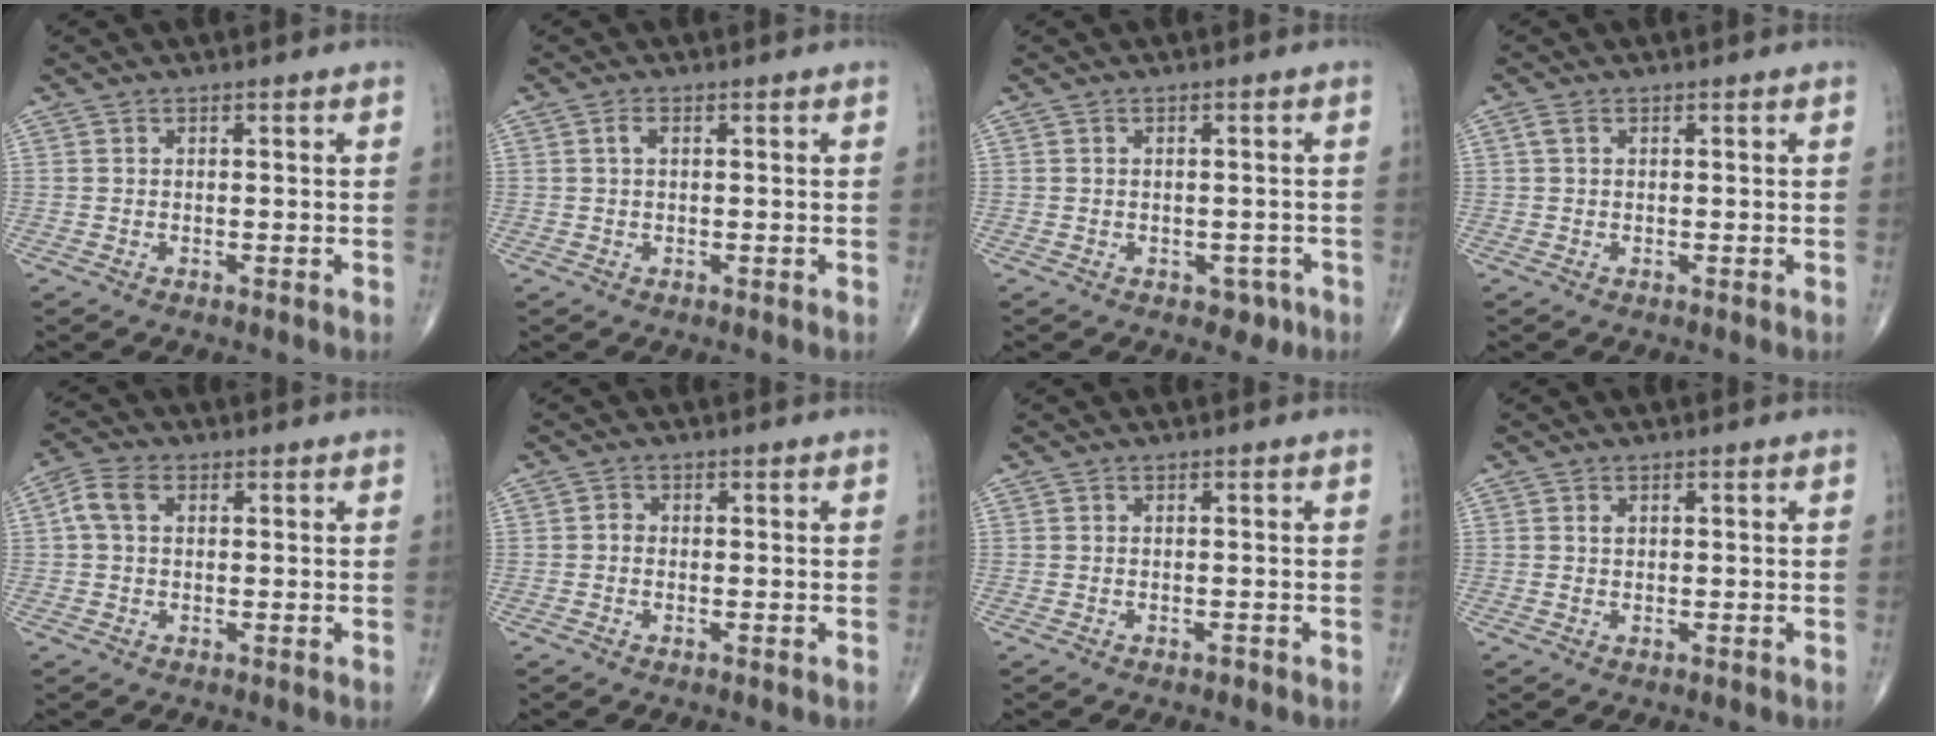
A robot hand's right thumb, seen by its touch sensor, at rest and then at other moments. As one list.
[{"total": 1.3, "force": [0.3, 0.6, 1.1], "torque": [-0.024, 0.004, 0.005]}, {"total": 2.7, "force": [-1.3, 2.1, 1.2], "torque": [0.003, 0.004, -0.012]}, {"total": 1.4, "force": [0.5, 0.8, 1.0], "torque": [-0.028, 0.009, 0.011]}, {"total": 4.7, "force": [0.9, 3.1, 3.4], "torque": [-0.079, 0.016, 0.015]}, {"total": 1.1, "force": [-0.3, 0.8, 0.7], "torque": [-0.008, 0.003, -0.008]}, {"total": 0.5, "force": [-0.4, 0.2, 0.2], "torque": [-0.003, -0.001, -0.008]}, {"total": 0.9, "force": [0.3, 0.6, 0.6], "torque": [-0.011, -0.002, 0.007]}]